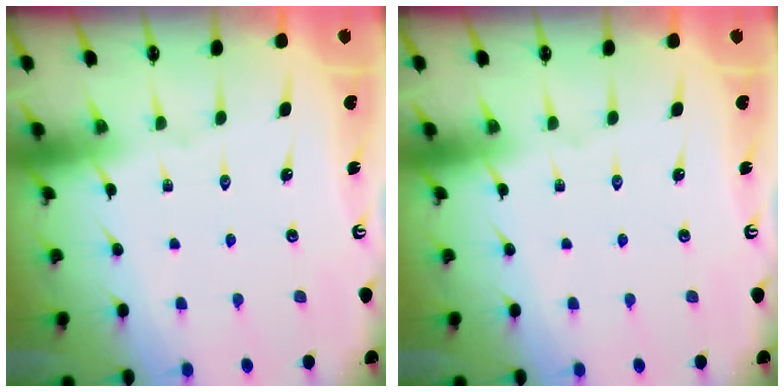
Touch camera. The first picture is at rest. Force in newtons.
{"total": 0.0}